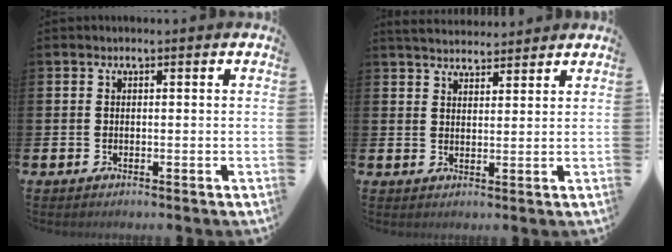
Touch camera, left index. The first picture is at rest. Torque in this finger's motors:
{"motor_torque": [0.89, -1.25, 0.26, 0.05]}